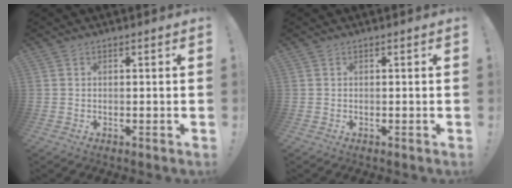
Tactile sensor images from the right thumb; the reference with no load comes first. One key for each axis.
{"total": 0.0}